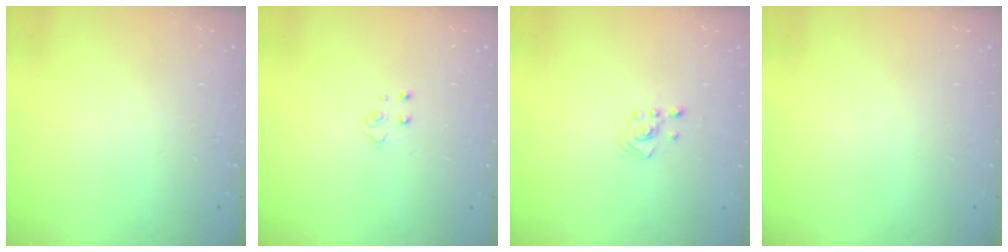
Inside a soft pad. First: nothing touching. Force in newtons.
{"total": 3.2, "press": 3.2, "slide": 0.3}
{"total": 2.5, "press": 2.5, "slide": 0.4}
{"total": 0.0}